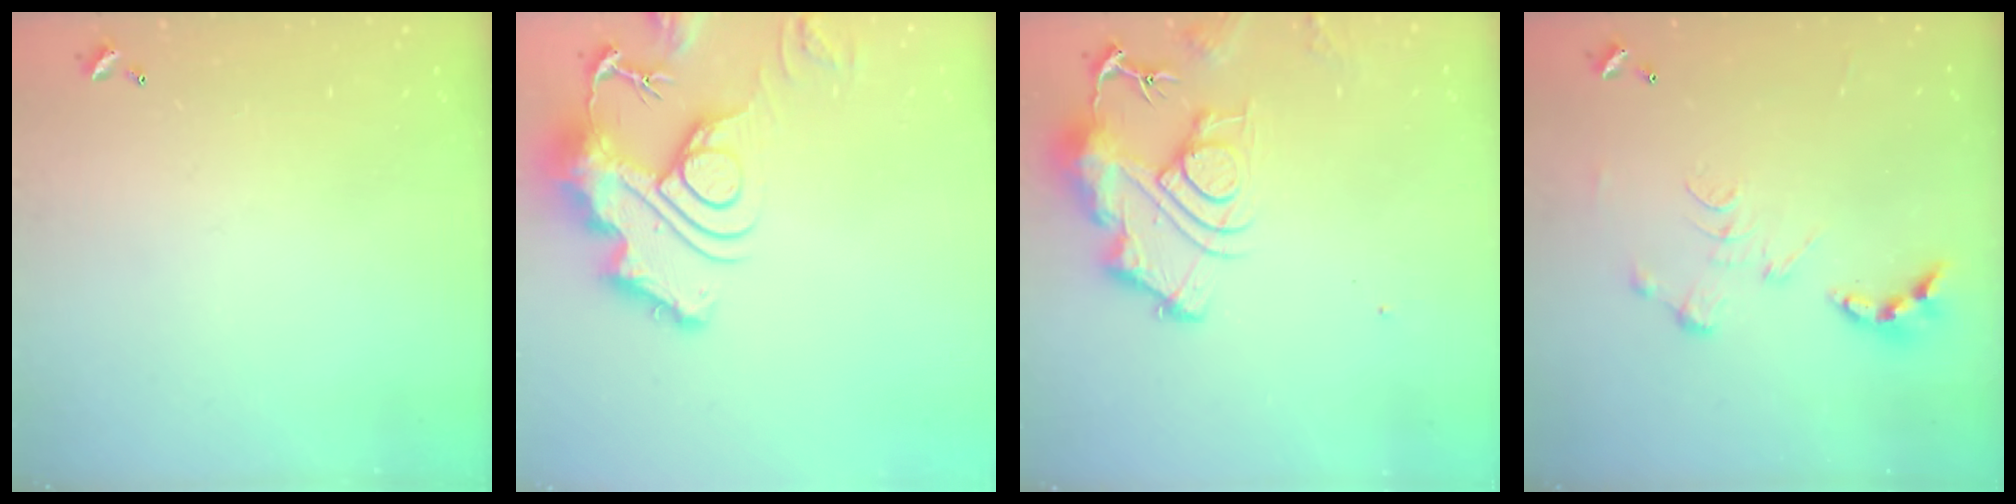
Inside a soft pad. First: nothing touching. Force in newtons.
{"total": 17.0, "press": 16.9, "slide": 1.8}
{"total": 12.2, "press": 12.1, "slide": 1.4}
{"total": 0.0}